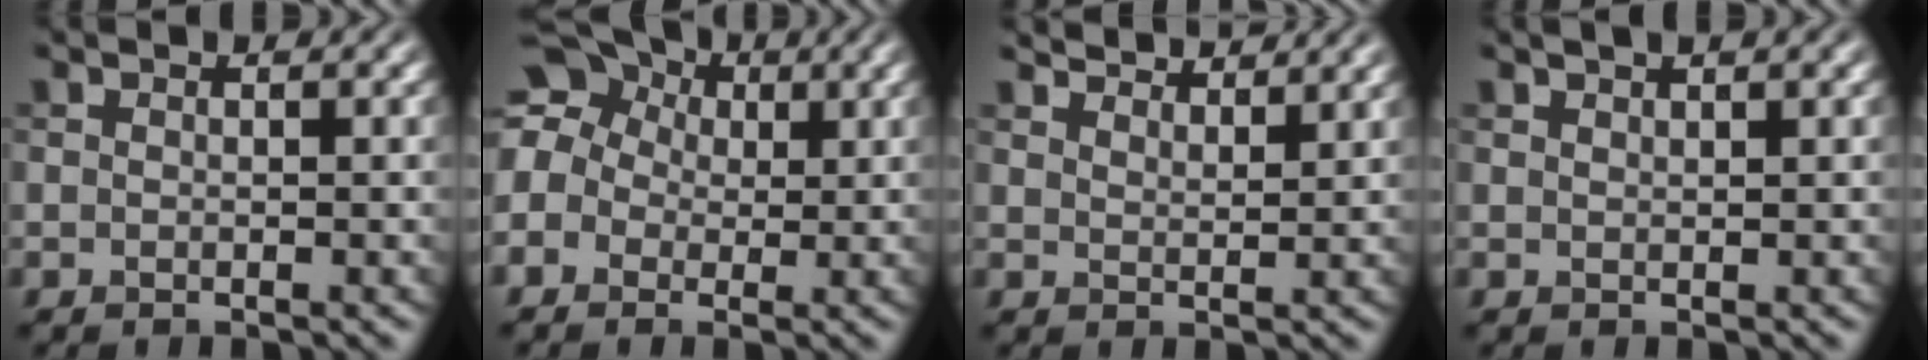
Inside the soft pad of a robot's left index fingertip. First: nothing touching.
{"total": 11.0, "force": [1.9, 9.5, 5.2], "torque": [-0.126, 0.045, -0.014]}
{"total": 4.4, "force": [4.2, 0.6, 1.1], "torque": [-0.015, 0.001, 0.057]}
{"total": 1.8, "force": [1.3, 0.4, 1.2], "torque": [-0.010, 0.003, 0.020]}